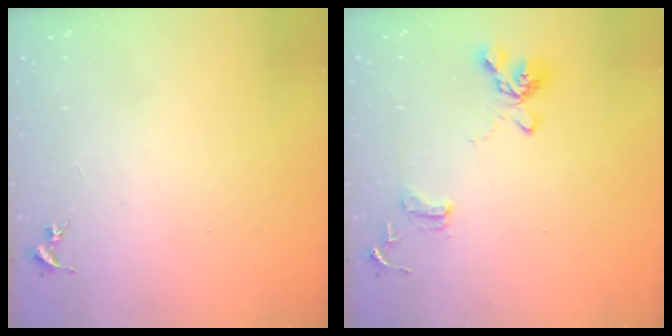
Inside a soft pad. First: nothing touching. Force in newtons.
{"total": 14.7, "press": 14.6, "slide": 1.5}